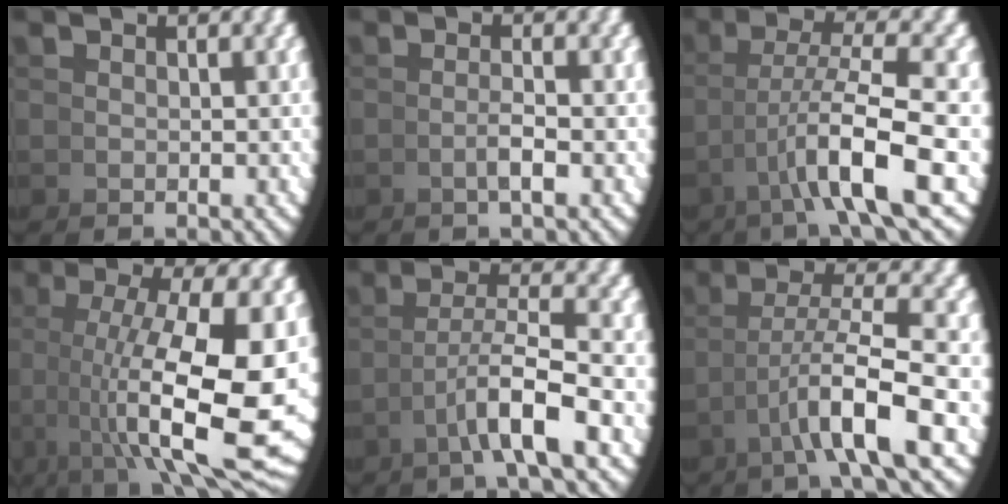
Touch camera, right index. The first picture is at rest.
{"total": 1.4, "force": [-0.5, -0.8, 1.0], "torque": [-0.010, 0.007, -0.011]}
{"total": 6.8, "force": [0.3, 1.9, 6.5], "torque": [-0.111, -0.004, 0.015]}
{"total": 12.6, "force": [0.1, 5.3, 11.4], "torque": [-0.178, -0.039, 0.030]}
{"total": 4.5, "force": [-0.3, 0.8, 4.4], "torque": [-0.075, -0.001, 0.000]}
{"total": 5.9, "force": [0.2, 1.5, 5.7], "torque": [-0.093, -0.001, 0.011]}